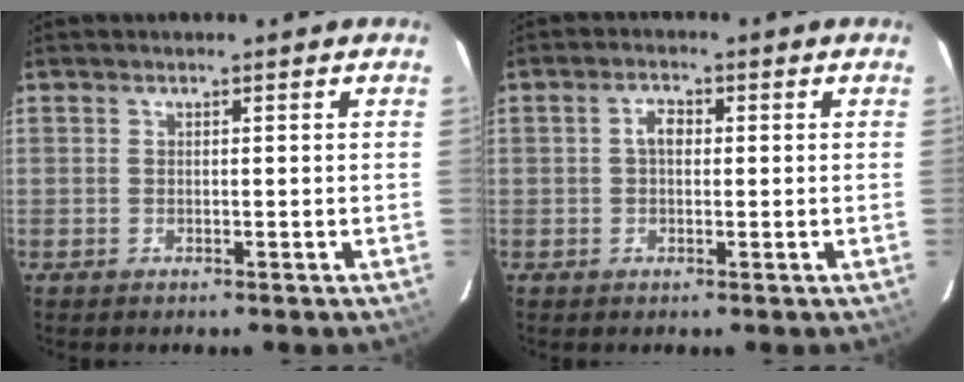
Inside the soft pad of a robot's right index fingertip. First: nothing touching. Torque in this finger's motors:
{"motor_torque": [0.34, -0.11, 0.22, 0.05]}